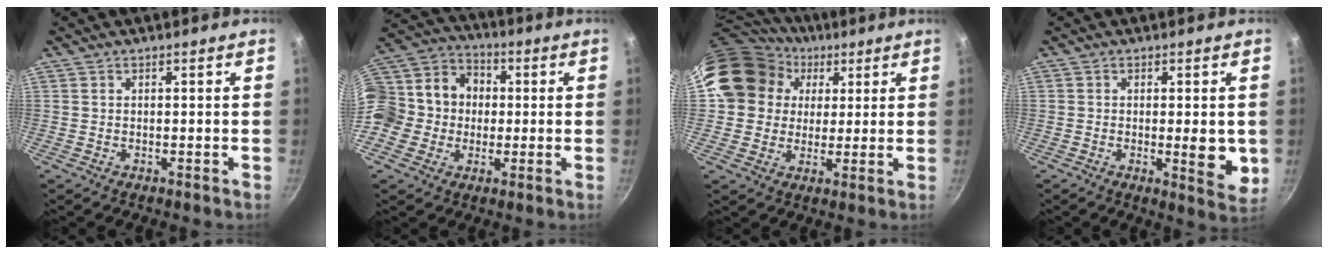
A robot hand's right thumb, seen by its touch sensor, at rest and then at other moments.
{"total": 18.0, "force": [-0.4, 16.0, 8.2], "torque": [-0.144, 0.045, -0.017]}
{"total": 16.6, "force": [4.7, 14.5, 6.5], "torque": [-0.093, 0.025, 0.075]}
{"total": 7.1, "force": [-0.5, 2.0, 6.8], "torque": [-0.092, -0.018, -0.004]}